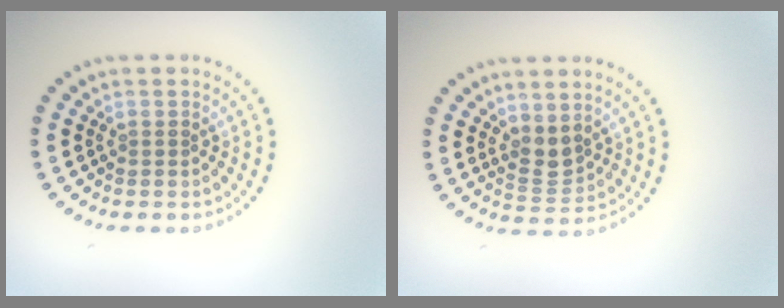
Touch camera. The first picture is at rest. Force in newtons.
{"total": 2.1, "press": 1.7, "slide": 1.2}